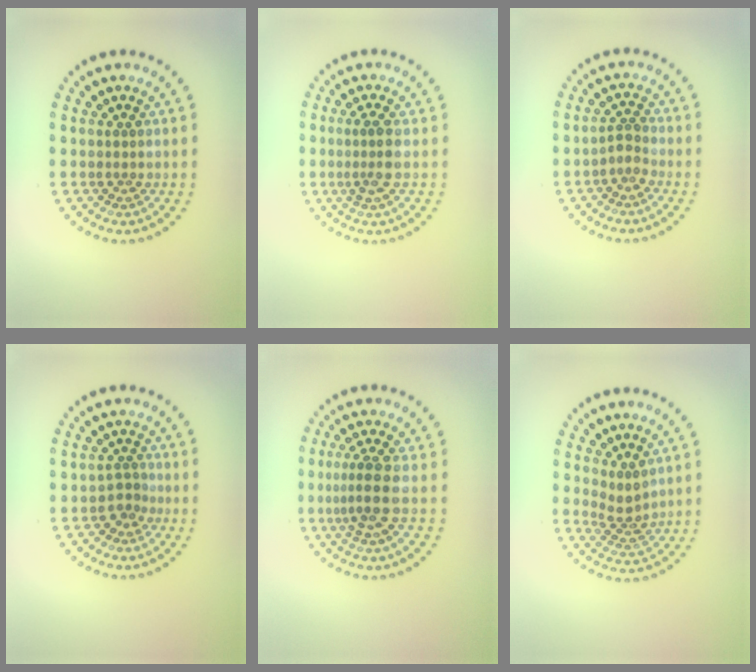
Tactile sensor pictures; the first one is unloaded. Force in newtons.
{"total": 2.2, "press": 1.9, "slide": 1.1}
{"total": 1.4, "press": 1.1, "slide": 0.9}
{"total": 1.4, "press": 1.1, "slide": 0.9}
{"total": 2.8, "press": 2.1, "slide": 1.8}
{"total": 2.3, "press": 1.6, "slide": 1.6}